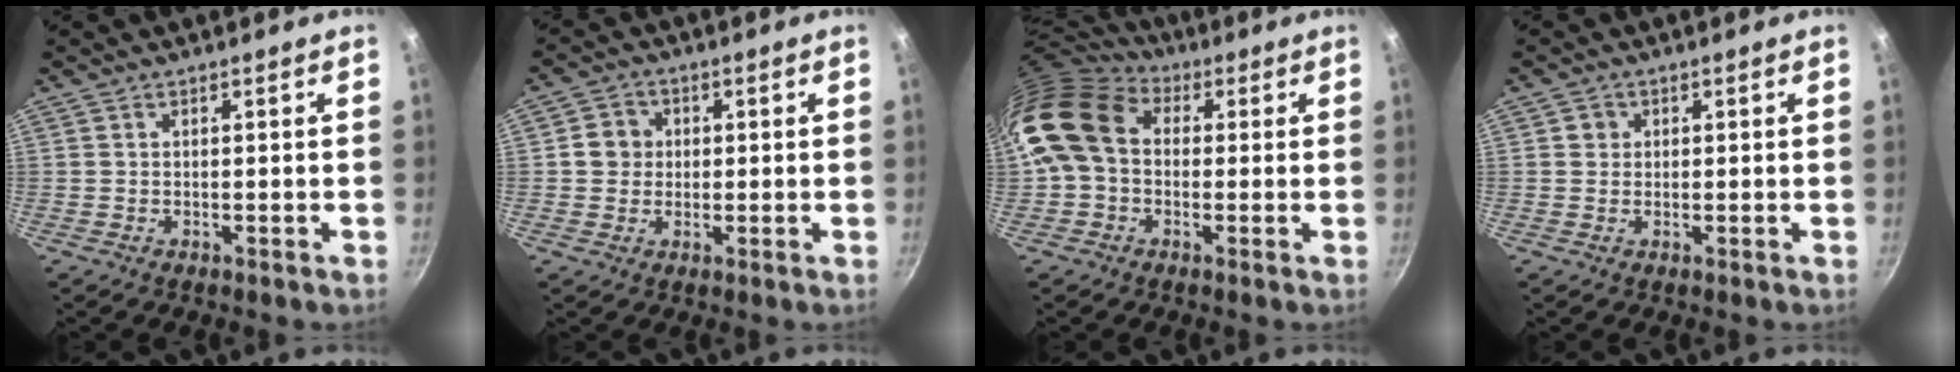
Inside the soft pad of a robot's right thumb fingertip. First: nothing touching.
{"total": 4.6, "force": [0.4, 4.3, 1.5], "torque": [0.002, 0.005, -0.002]}
{"total": 14.0, "force": [1.2, 10.6, 9.0], "torque": [-0.149, 0.025, 0.004]}
{"total": 1.8, "force": [0.4, 1.8, 0.4], "torque": [0.002, 0.003, 0.004]}